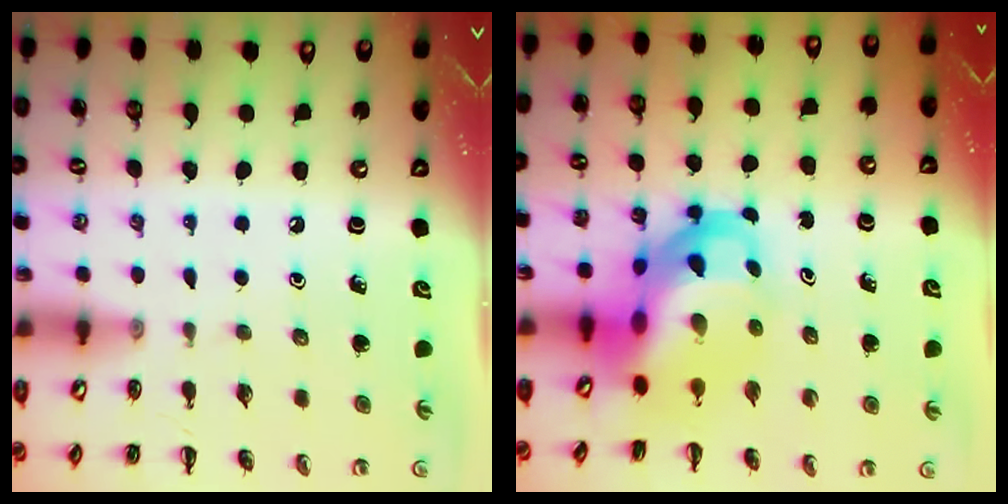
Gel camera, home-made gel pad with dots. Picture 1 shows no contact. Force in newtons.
{"total": 11.7, "press": 11.2, "slide": 3.3}